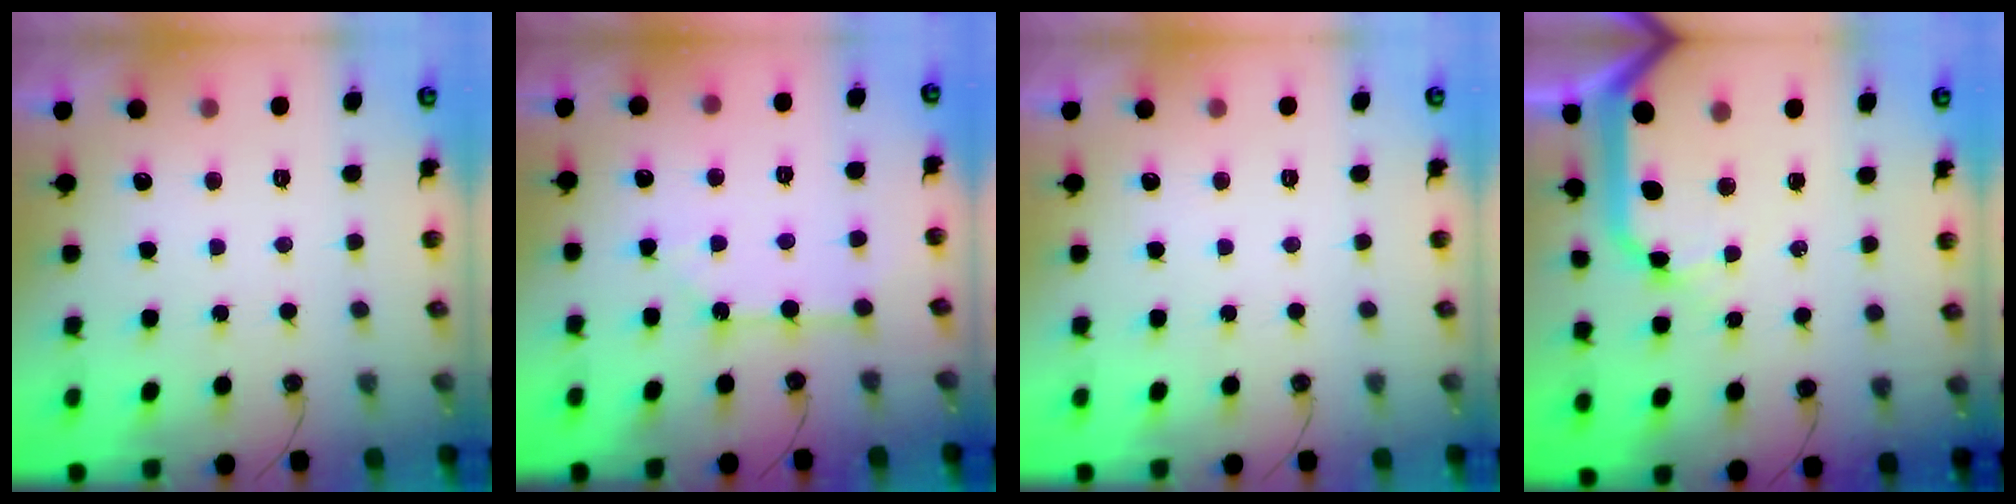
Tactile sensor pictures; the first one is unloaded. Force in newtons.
{"total": 2.9, "press": 2.9, "slide": 0.5}
{"total": 0.0}
{"total": 17.2, "press": 17.0, "slide": 2.7}